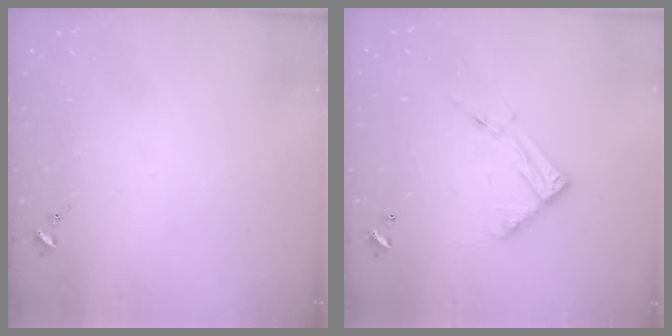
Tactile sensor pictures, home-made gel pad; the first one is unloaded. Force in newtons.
{"total": 11.2, "press": 11.2, "slide": 0.9}